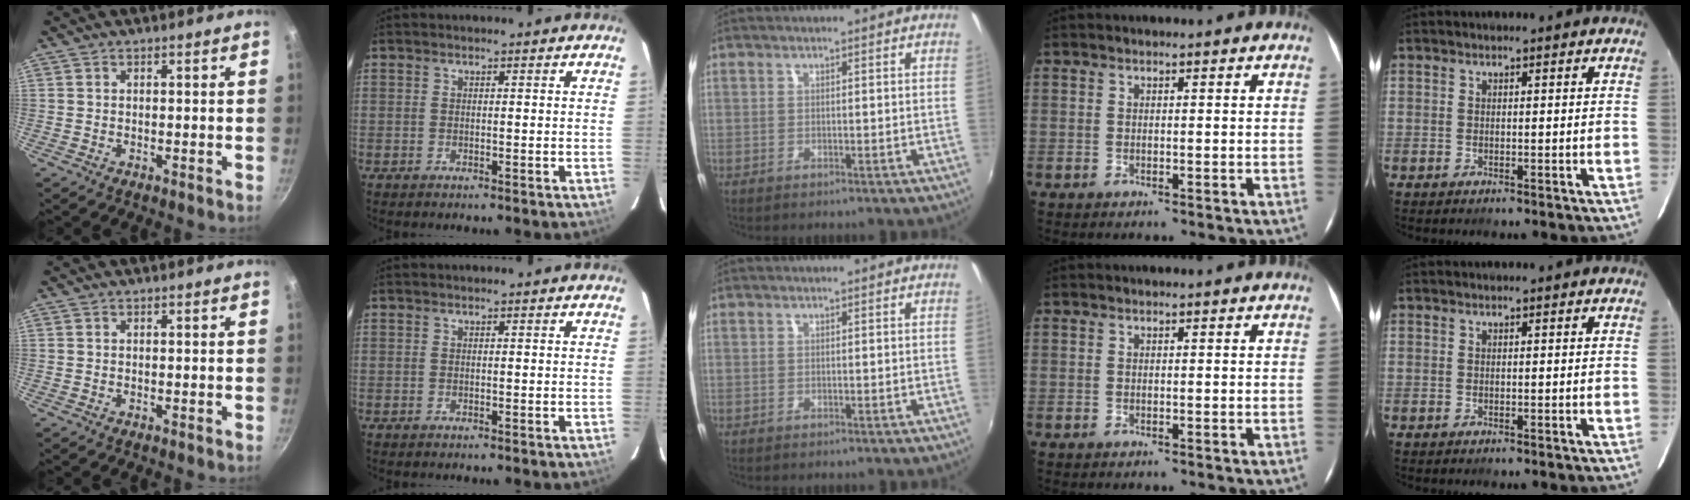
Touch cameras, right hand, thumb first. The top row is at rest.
{}